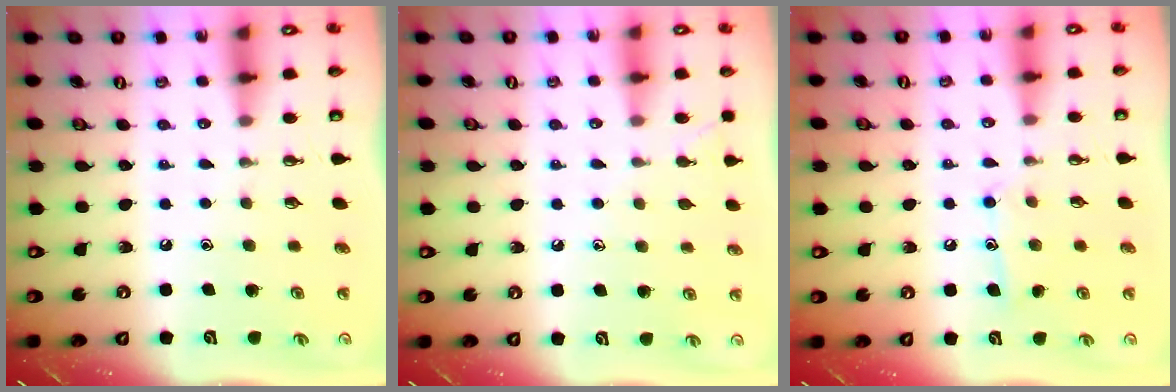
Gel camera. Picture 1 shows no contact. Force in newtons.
{"total": 5.6, "press": 5.5, "slide": 0.6}
{"total": 9.1, "press": 9.1, "slide": 0.6}